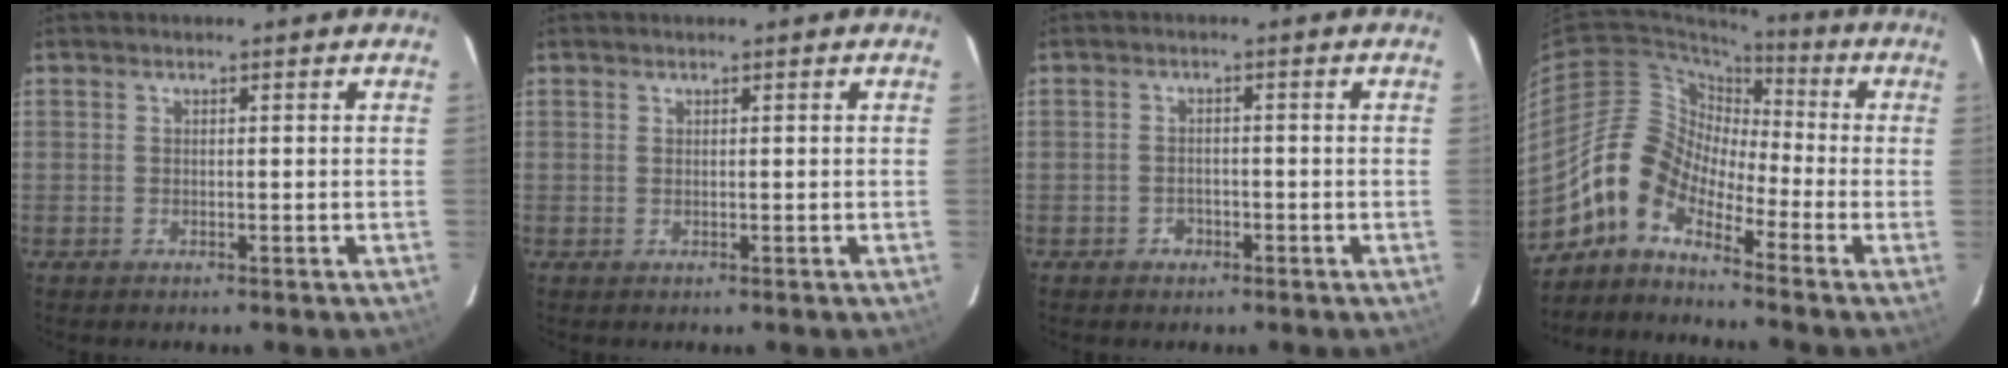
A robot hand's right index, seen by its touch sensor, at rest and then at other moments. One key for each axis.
{"total": 0.0}
{"total": 2.4, "fx": -1.6, "fy": 1.8, "fz": 0.3, "tx": -0.009, "ty": 0.003, "tz": -0.024}
{"total": 9.8, "fx": -6.3, "fy": 5.6, "fz": 4.9, "tx": -0.087, "ty": 0.028, "tz": -0.149}